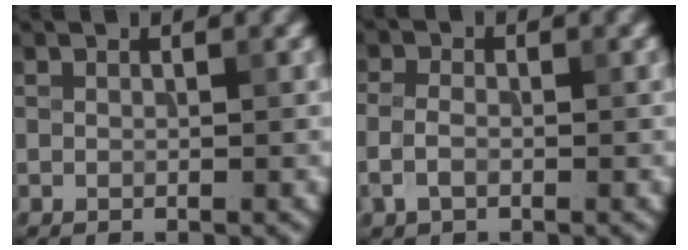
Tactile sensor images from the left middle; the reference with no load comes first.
{"total": 2.0, "force": [-0.6, 1.3, 1.4], "torque": [-0.032, 0.003, -0.016]}